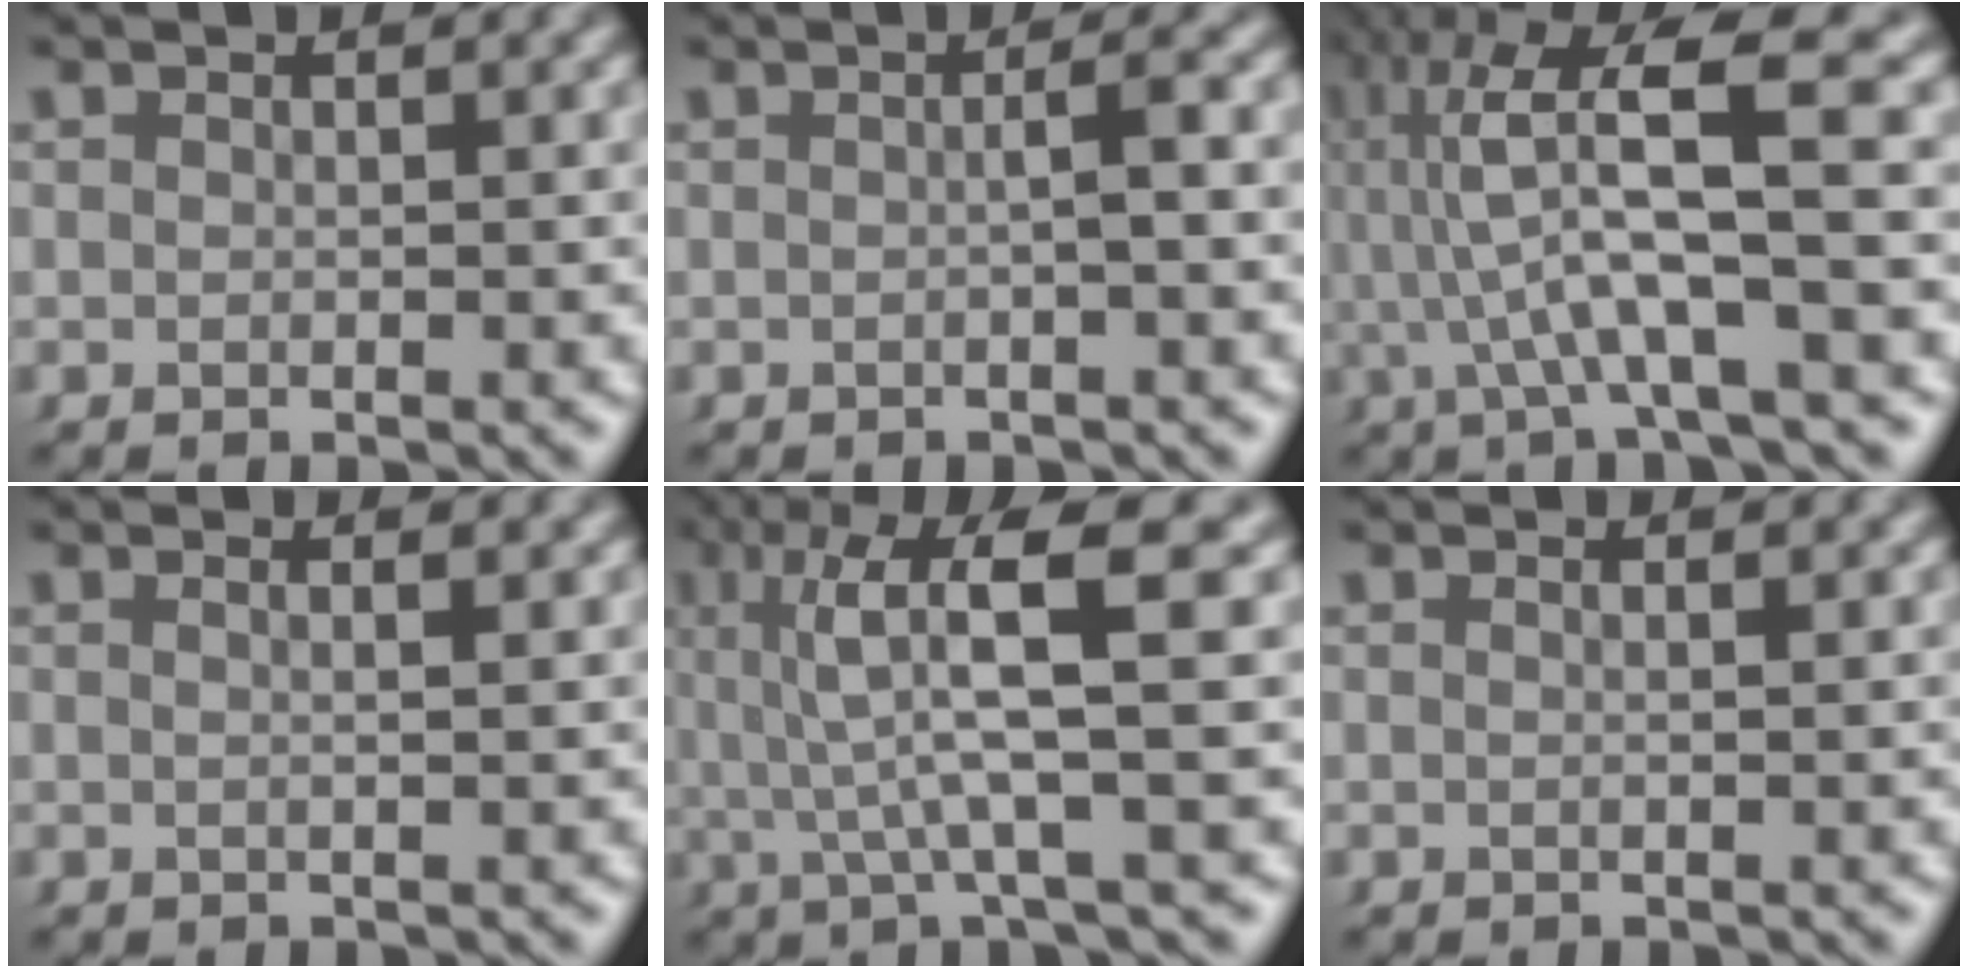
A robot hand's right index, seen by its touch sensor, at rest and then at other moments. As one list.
[{"total": 1.7, "force": [-0.1, 0.0, 1.7], "torque": [-0.024, 0.007, -0.004]}, {"total": 9.5, "force": [2.7, 2.6, 8.8], "torque": [-0.147, 0.015, 0.035]}, {"total": 1.1, "force": [0.2, -0.4, 1.0], "torque": [-0.013, 0.005, 0.002]}, {"total": 7.9, "force": [2.4, 1.5, 7.4], "torque": [-0.126, 0.015, 0.031]}, {"total": 0.8, "force": [0.1, -0.4, 0.7], "torque": [-0.010, 0.005, 0.000]}]